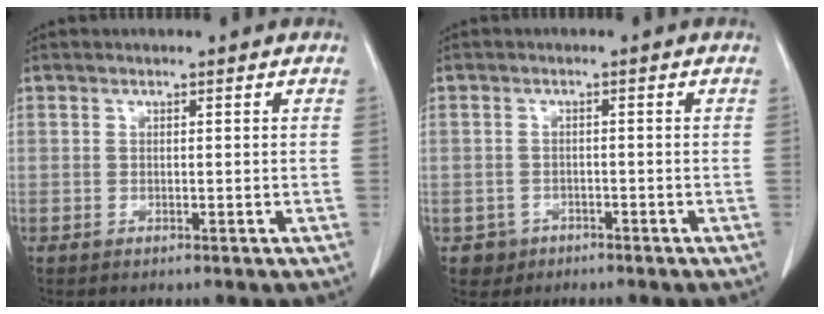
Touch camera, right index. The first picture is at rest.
{"total": 2.6, "force": [-1.3, 2.2, -0.2], "torque": [0.006, 0.012, -0.022]}